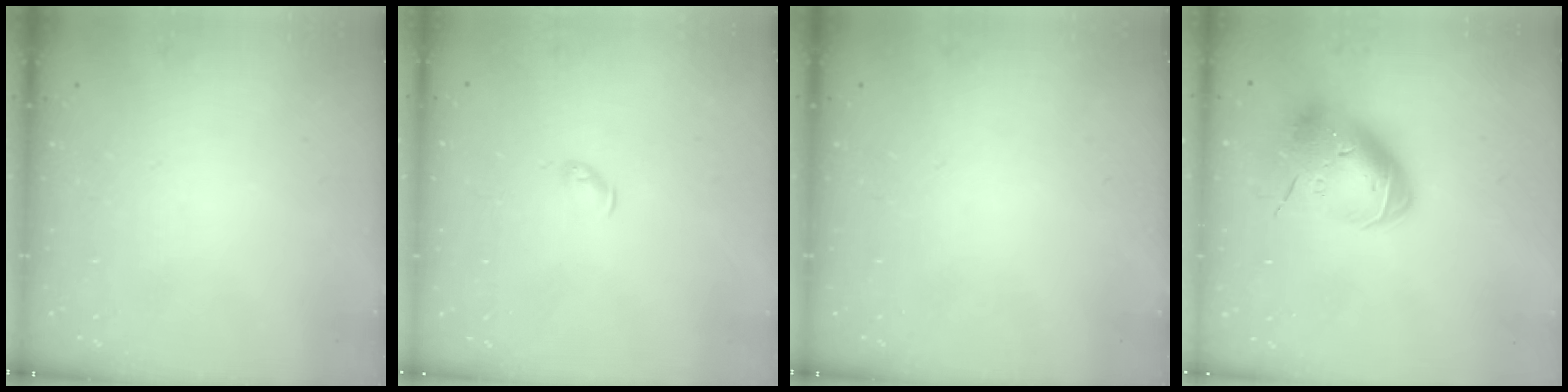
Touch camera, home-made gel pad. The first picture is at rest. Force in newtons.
{"total": 3.3, "press": 3.2, "slide": 0.6}
{"total": 0.0}
{"total": 16.7, "press": 16.5, "slide": 2.6}